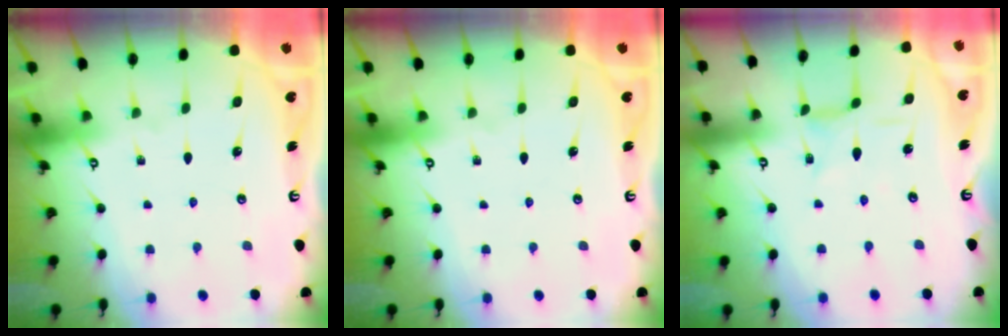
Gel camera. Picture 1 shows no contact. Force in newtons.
{"total": 0.0}
{"total": 0.7, "press": 0.7, "slide": 0.1}